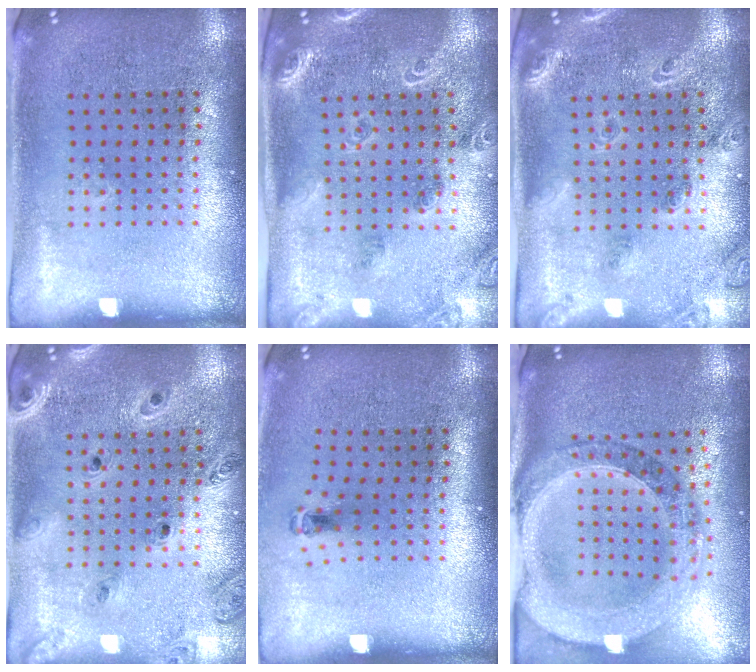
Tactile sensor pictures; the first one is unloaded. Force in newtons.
{"total": 1.8, "press": 1.7, "slide": 0.4}
{"total": 1.8, "press": 1.6, "slide": 0.8}
{"total": 1.3, "press": 1.2, "slide": 0.3}
{"total": 0.6, "press": 0.3, "slide": 0.5}
{"total": 1.9, "press": 1.8, "slide": 0.7}